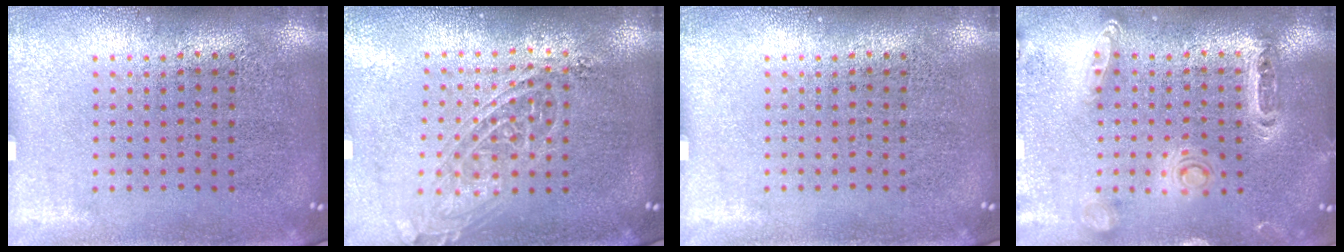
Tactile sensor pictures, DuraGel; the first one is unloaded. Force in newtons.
{"total": 1.4, "press": 1.2, "slide": 0.7}
{"total": 0.0}
{"total": 1.4, "press": 1.4, "slide": 0.3}